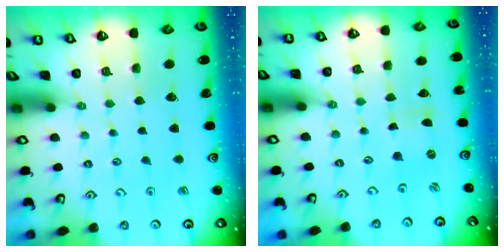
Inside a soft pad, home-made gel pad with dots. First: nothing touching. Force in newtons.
{"total": 0.0}